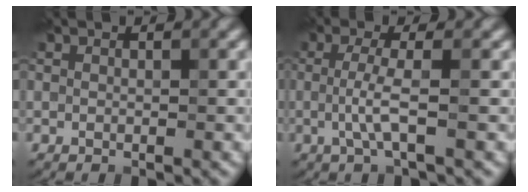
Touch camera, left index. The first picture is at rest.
{"total": 2.4, "force": [-0.4, 0.1, 2.4], "torque": [-0.054, 0.000, -0.010]}